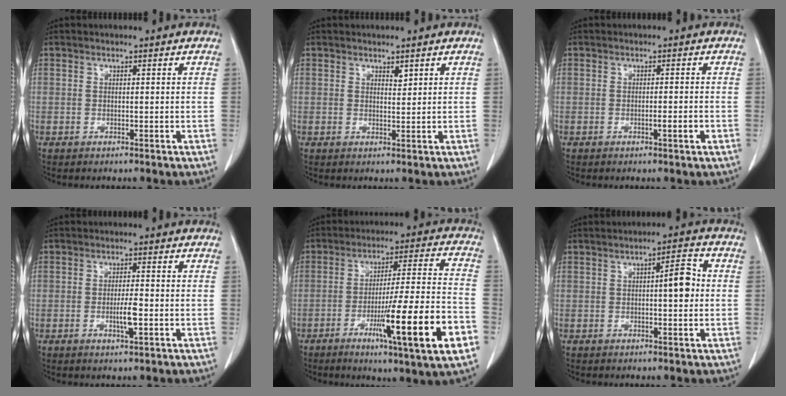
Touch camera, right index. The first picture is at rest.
{"total": 1.1, "force": [0.8, 0.4, 0.6], "torque": [-0.011, -0.006, 0.013]}
{"total": 3.6, "force": [-1.4, -0.1, 3.4], "torque": [-0.049, -0.005, -0.022]}
{"total": 3.5, "force": [-1.0, 0.4, 3.3], "torque": [-0.061, -0.003, -0.016]}
{"total": 18.6, "force": [-7.3, -0.1, 17.0], "torque": [-0.248, -0.017, -0.112]}
{"total": 4.7, "force": [0.2, 1.1, 4.6], "torque": [-0.065, 0.011, -0.002]}